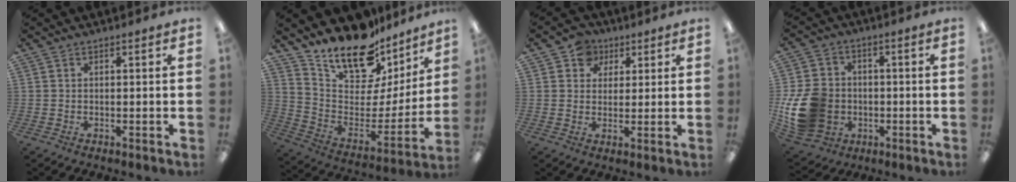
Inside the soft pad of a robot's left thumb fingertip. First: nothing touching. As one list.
[{"total": 19.4, "force": [16.0, 8.2, 7.3], "torque": [-0.142, -0.119, 0.286]}, {"total": 6.4, "force": [3.4, 5.2, 1.3], "torque": [-0.026, -0.003, 0.062]}, {"total": 16.0, "force": [-2.9, 13.2, 8.5], "torque": [-0.189, 0.022, -0.045]}]